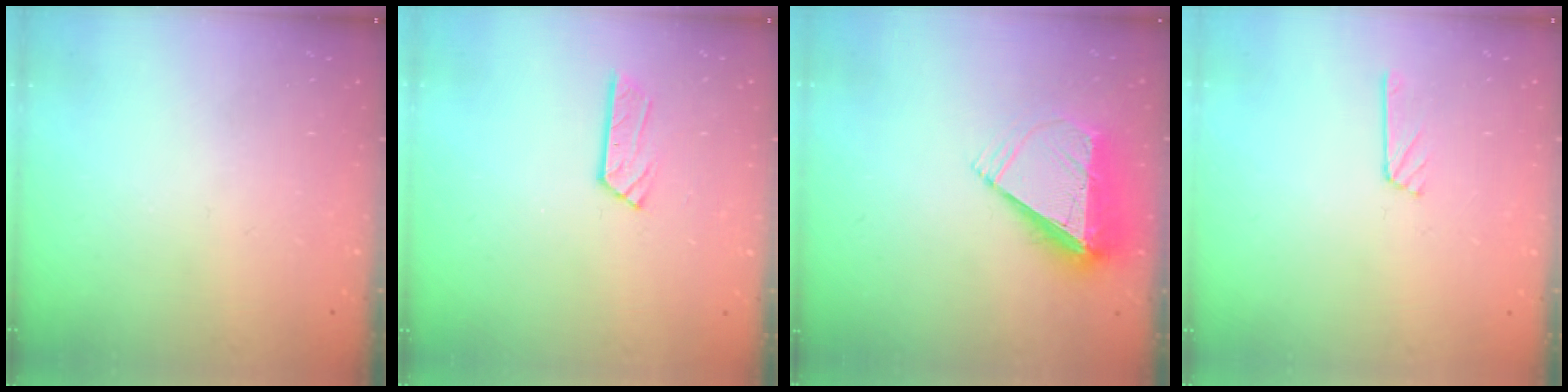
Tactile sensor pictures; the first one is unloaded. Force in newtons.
{"total": 4.6, "press": 4.6, "slide": 0.5}
{"total": 9.3, "press": 9.2, "slide": 1.4}
{"total": 4.8, "press": 4.7, "slide": 0.5}